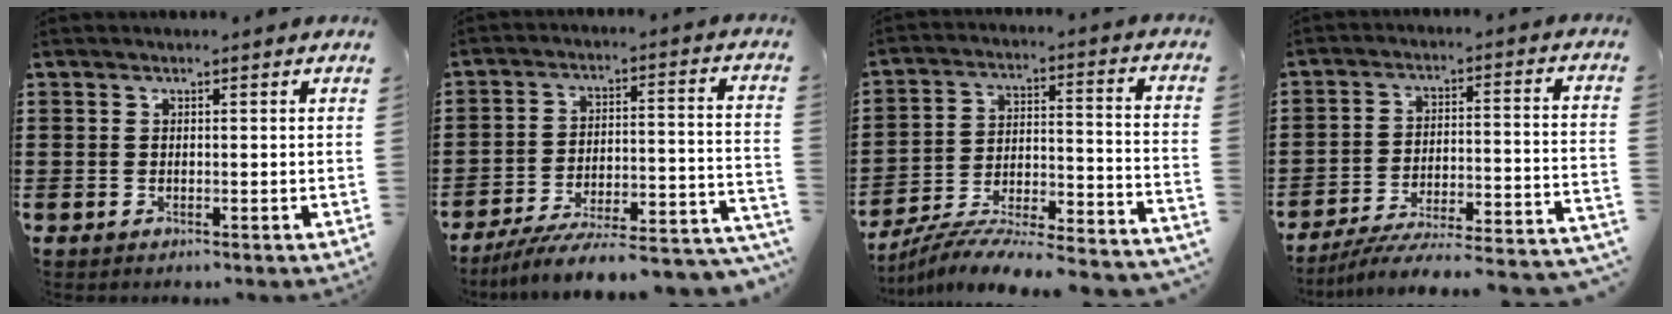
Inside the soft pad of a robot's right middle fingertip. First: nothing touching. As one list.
[{"total": 7.5, "force": [-6.7, 0.2, 3.5], "torque": [-0.050, -0.006, -0.130]}, {"total": 6.7, "force": [-6.3, -0.2, 2.1], "torque": [-0.037, -0.011, -0.132]}, {"total": 5.4, "force": [-4.7, -0.1, 2.5], "torque": [-0.046, -0.021, -0.099]}]